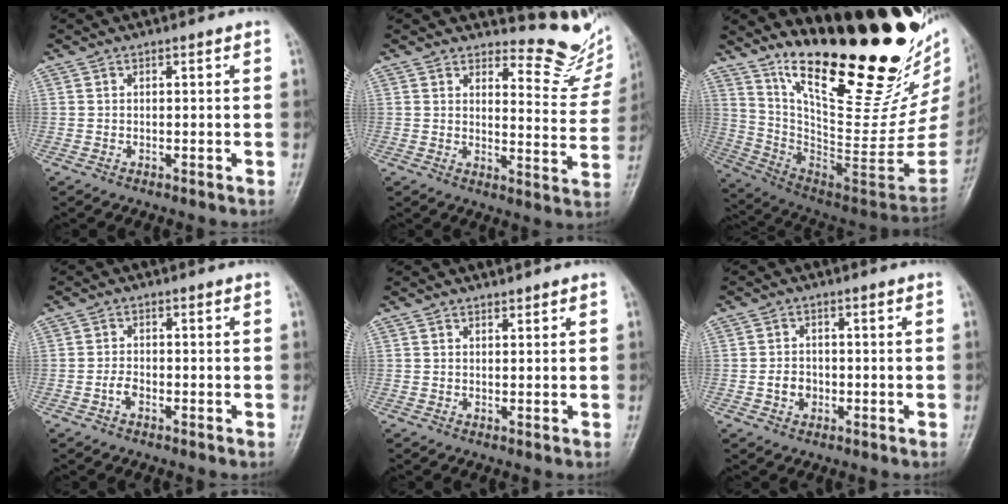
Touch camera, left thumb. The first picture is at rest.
{"total": 12.6, "force": [11.4, 4.1, 3.5], "torque": [-0.008, -0.119, 0.122]}
{"total": 33.4, "force": [22.7, 9.1, 22.8], "torque": [-0.308, -0.145, 0.360]}
{"total": 1.7, "force": [-0.7, 1.0, 1.1], "torque": [-0.022, 0.005, -0.016]}
{"total": 1.1, "force": [1.0, 0.3, 0.0], "torque": [0.004, -0.010, 0.016]}
{"total": 2.8, "force": [-0.6, 2.3, 1.4], "torque": [-0.013, 0.006, -0.009]}